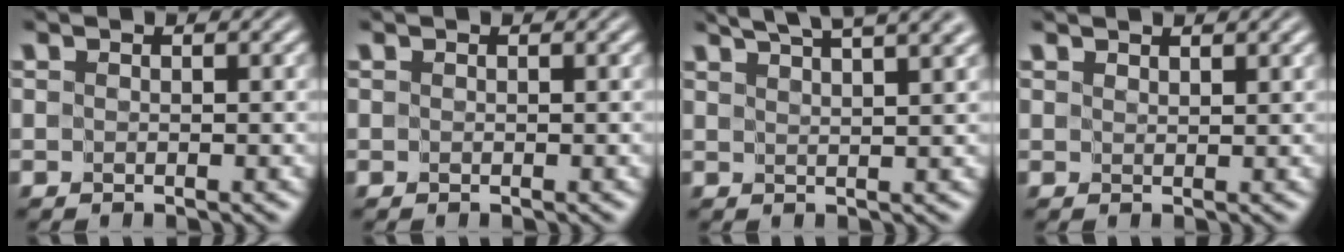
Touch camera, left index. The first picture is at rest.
{"total": 0.0}
{"total": 8.2, "force": [6.1, 2.3, 4.9], "torque": [-0.039, 0.040, 0.053]}
{"total": 1.4, "force": [1.3, 0.3, 0.3], "torque": [-0.001, -0.005, 0.020]}